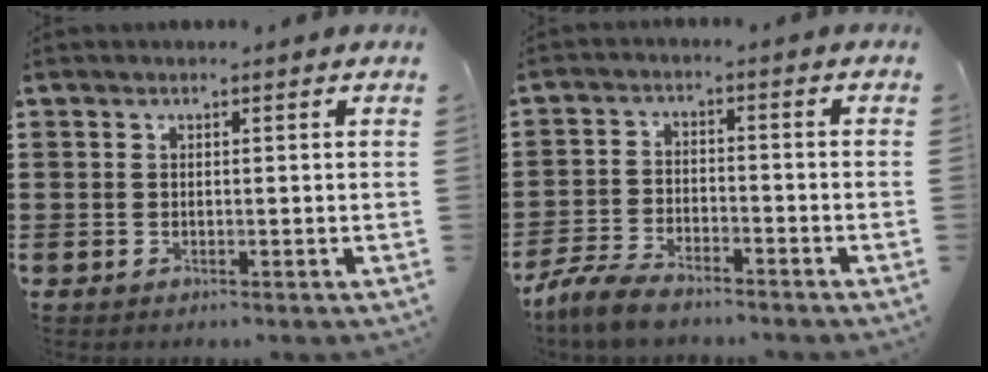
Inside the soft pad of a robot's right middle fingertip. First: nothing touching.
{"total": 5.6, "force": [-5.0, 1.4, 2.1], "torque": [-0.061, 0.001, -0.103]}